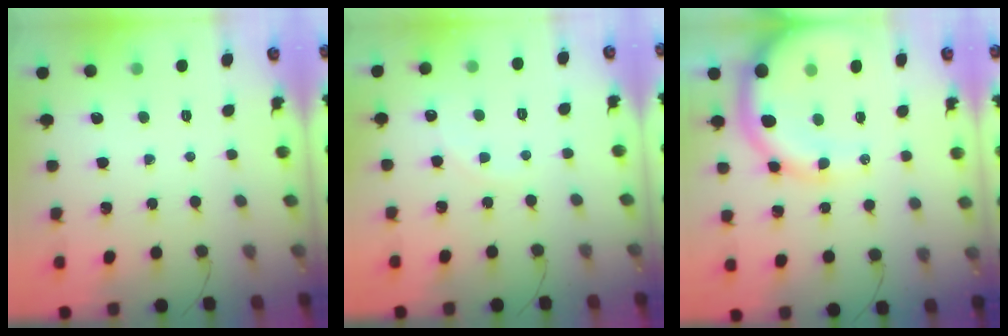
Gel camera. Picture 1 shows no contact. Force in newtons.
{"total": 6.1, "press": 5.9, "slide": 1.4}
{"total": 14.2, "press": 13.7, "slide": 3.8}